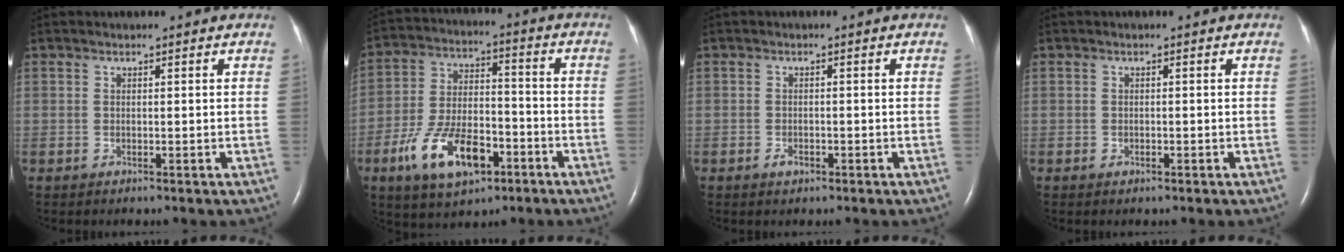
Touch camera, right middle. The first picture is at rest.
{"total": 13.2, "force": [-6.5, 6.0, 9.7], "torque": [-0.196, 0.008, -0.110]}
{"total": 1.4, "force": [-0.8, 0.7, 0.8], "torque": [-0.018, 0.001, -0.012]}
{"total": 0.6, "force": [-0.3, 0.3, 0.3], "torque": [-0.004, 0.001, -0.004]}